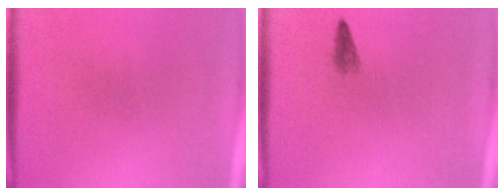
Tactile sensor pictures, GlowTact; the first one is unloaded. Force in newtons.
{"total": 1.1}